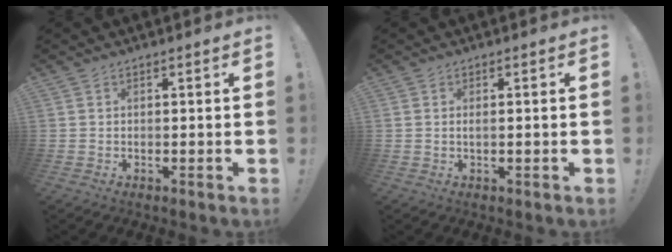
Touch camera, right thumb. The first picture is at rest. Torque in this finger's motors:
{"motor_torque": [-0.39, -0.01, -0.01, 0.21, 0.09]}